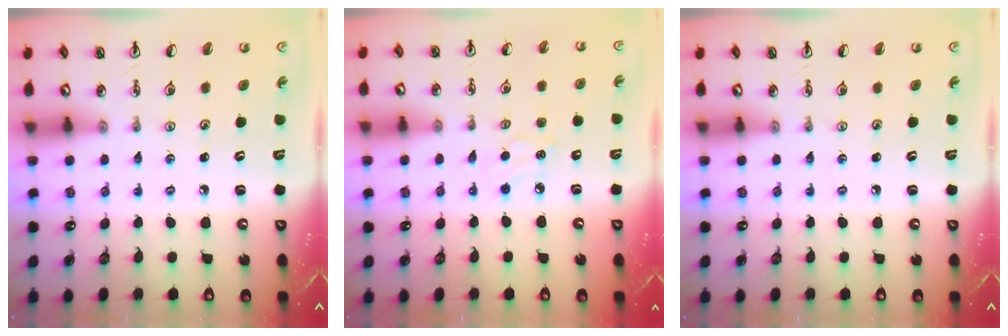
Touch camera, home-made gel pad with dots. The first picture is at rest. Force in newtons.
{"total": 5.0, "press": 5.0, "slide": 0.6}
{"total": 0.0}